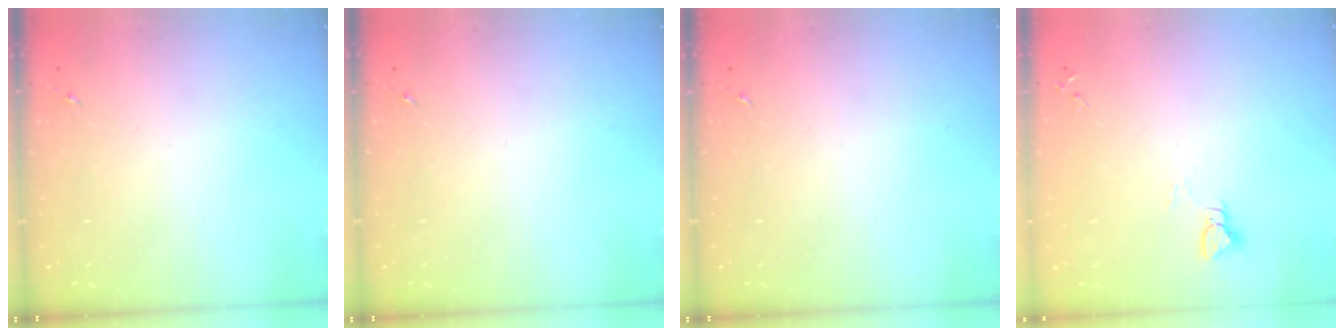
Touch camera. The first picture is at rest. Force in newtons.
{"total": 0.0}
{"total": 0.0}
{"total": 2.9, "press": 2.9, "slide": 0.3}